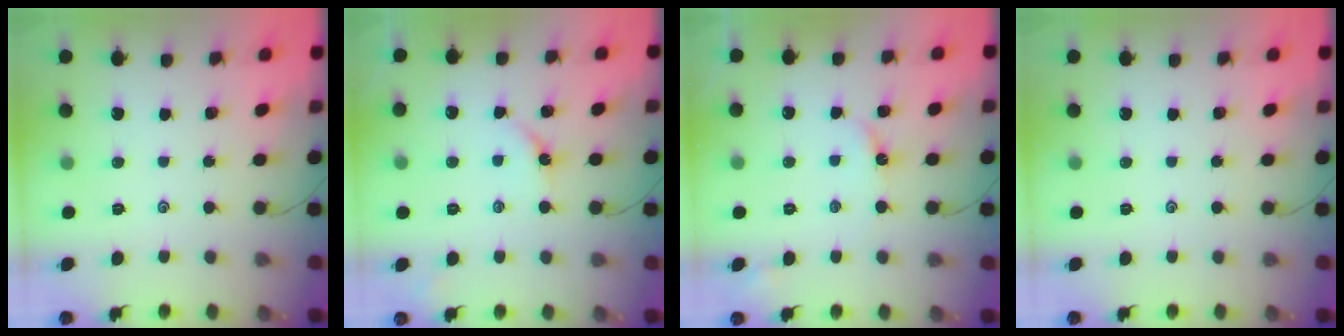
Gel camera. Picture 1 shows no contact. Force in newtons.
{"total": 5.1, "press": 5.0, "slide": 0.8}
{"total": 3.5, "press": 3.5, "slide": 0.4}
{"total": 0.0}